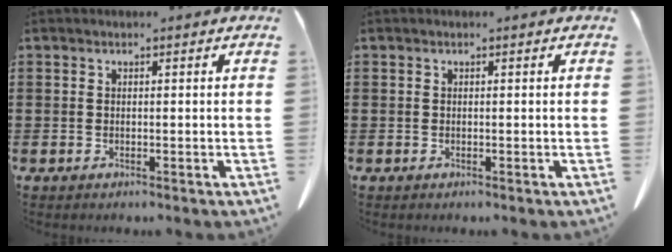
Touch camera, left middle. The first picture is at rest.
{"total": 0.0}